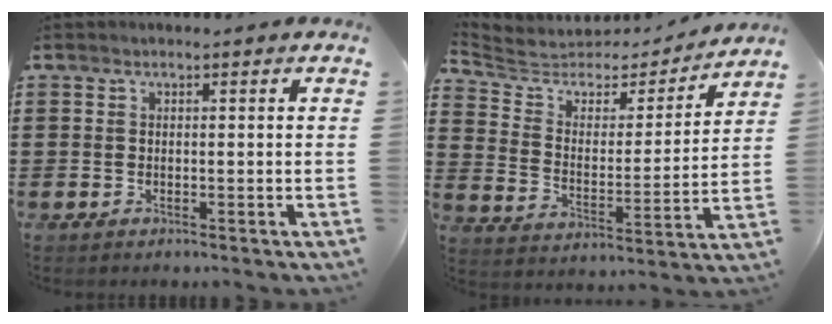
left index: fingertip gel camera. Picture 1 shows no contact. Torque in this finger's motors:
{"motor_torque": [-1.10, 1.04, -0.06, -0.01]}